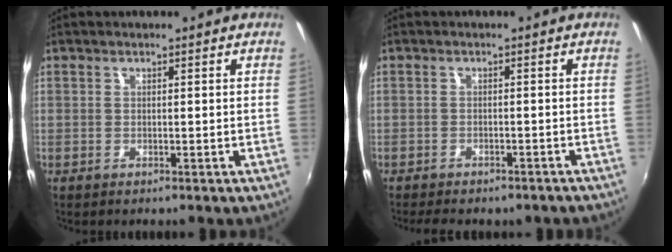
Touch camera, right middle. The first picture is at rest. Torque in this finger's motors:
{"motor_torque": [1.07, -1.07, 0.23, 0.06]}